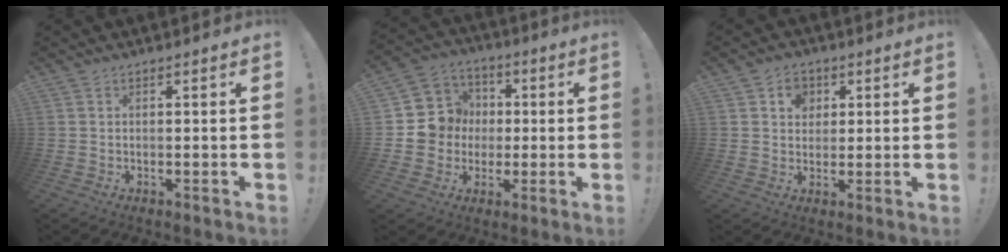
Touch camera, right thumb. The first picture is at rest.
{"total": 10.9, "force": [-1.1, 10.6, 2.3], "torque": [-0.023, 0.012, -0.011]}
{"total": 5.8, "force": [2.1, 5.0, 2.1], "torque": [-0.023, -0.005, 0.036]}